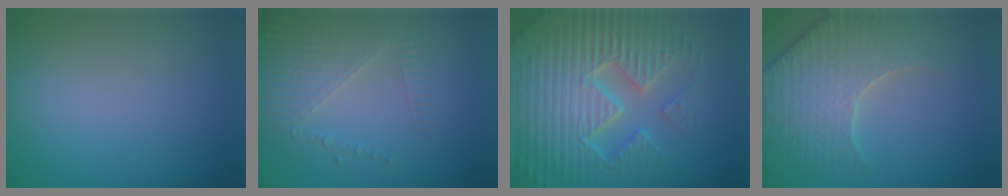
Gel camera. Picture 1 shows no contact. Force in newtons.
{"total": 4.9, "press": 2.9, "slide": 3.9}
{"total": 10.0, "press": 6.7, "slide": 7.4}
{"total": 6.5, "press": 5.6, "slide": 3.3}